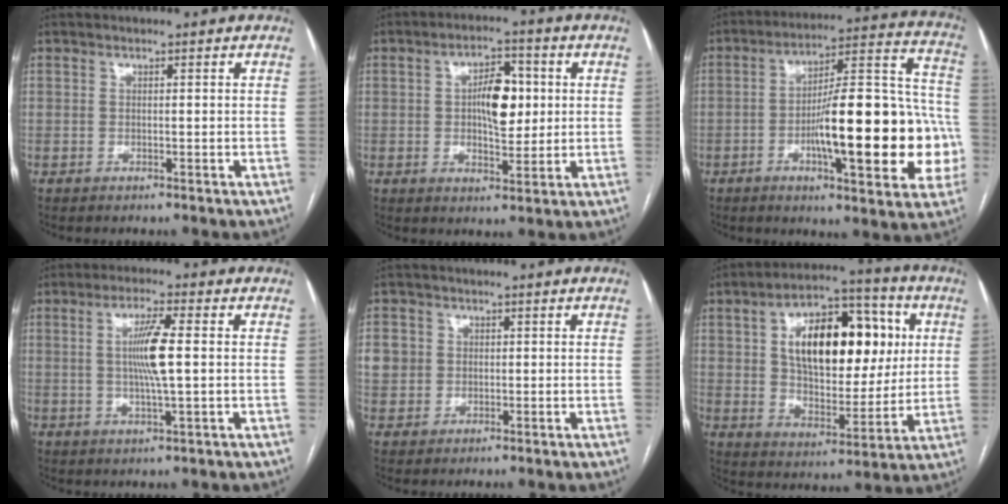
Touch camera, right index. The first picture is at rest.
{"total": 7.5, "force": [0.9, 3.2, 6.8], "torque": [-0.111, 0.013, 0.017]}
{"total": 23.0, "force": [-5.1, 5.0, 21.8], "torque": [-0.256, 0.034, -0.063]}
{"total": 6.9, "force": [0.5, 0.1, 6.9], "torque": [-0.132, -0.001, 0.008]}
{"total": 5.2, "force": [1.0, 4.9, 1.1], "torque": [-0.022, 0.012, 0.025]}
{"total": 19.1, "force": [4.5, 9.3, 16.1], "torque": [-0.263, 0.032, 0.071]}